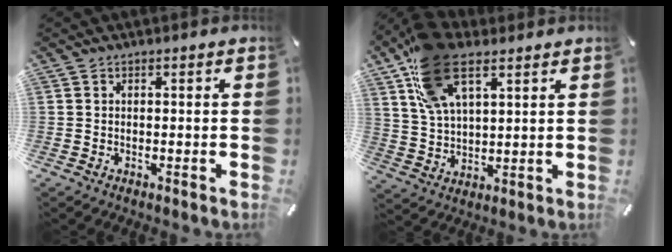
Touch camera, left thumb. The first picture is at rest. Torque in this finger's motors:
{"motor_torque": [2.65, 2.07, 1.75, -1.02, 0.27]}